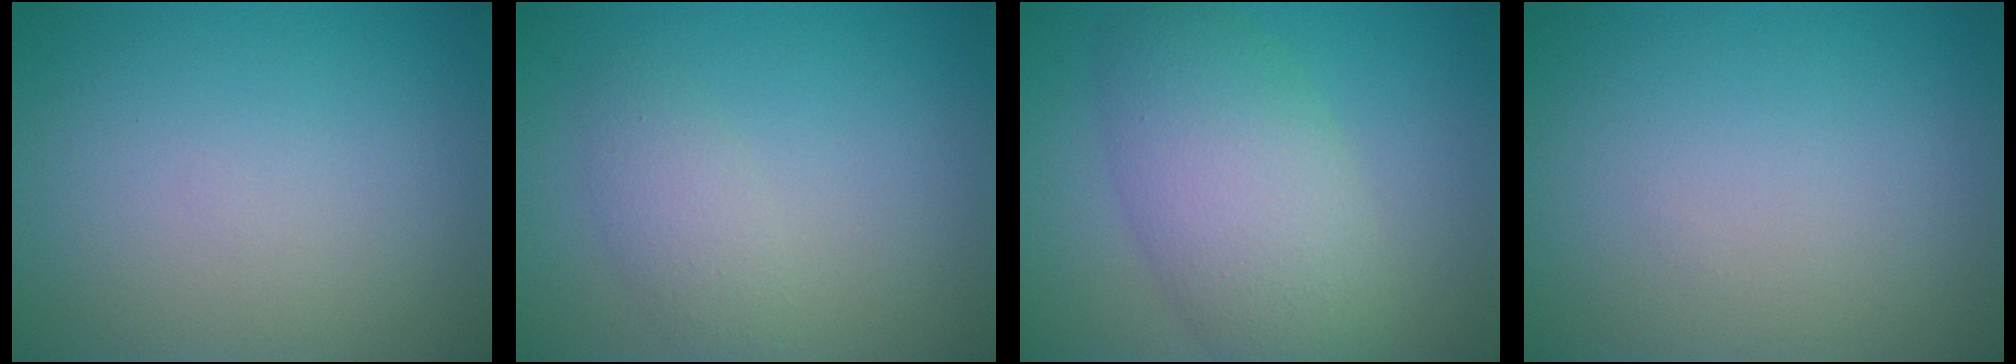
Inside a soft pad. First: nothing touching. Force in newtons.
{"total": 2.2, "press": 2.2, "slide": 0.1}
{"total": 7.0, "press": 7.0, "slide": 0.1}
{"total": 0.0}